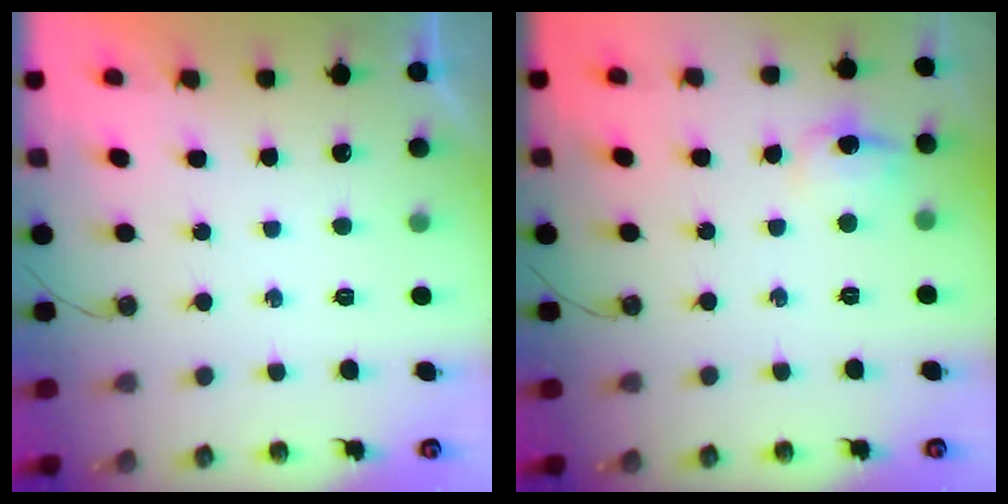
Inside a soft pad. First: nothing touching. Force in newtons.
{"total": 8.3, "press": 8.2, "slide": 0.8}